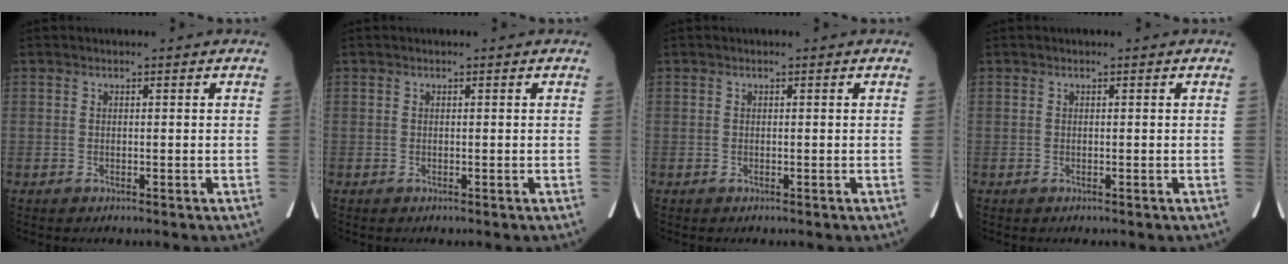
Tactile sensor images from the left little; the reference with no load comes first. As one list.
[{"total": 0.0}, {"total": 0.0}, {"total": 0.0}]